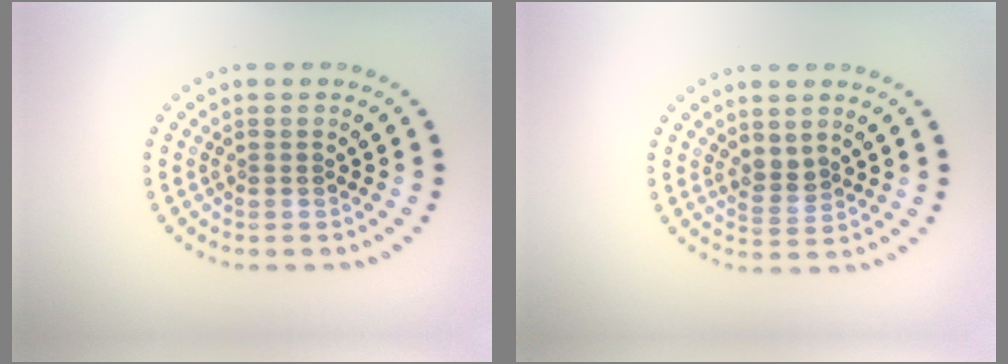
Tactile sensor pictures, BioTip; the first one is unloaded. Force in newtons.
{"total": 1.8, "press": 1.4, "slide": 1.2}